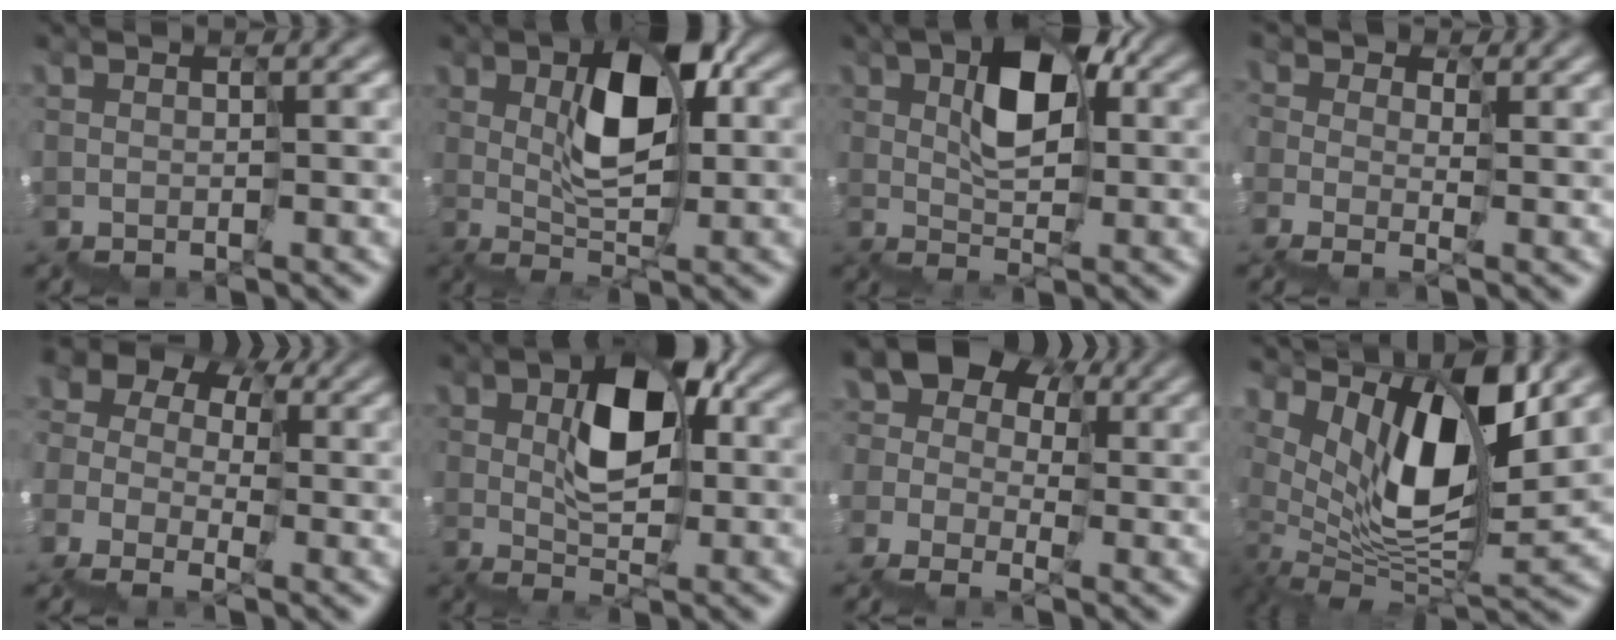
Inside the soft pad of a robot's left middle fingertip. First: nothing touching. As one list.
[{"total": 6.0, "force": [2.1, 2.6, 5.0], "torque": [-0.092, 0.023, 0.033]}, {"total": 5.6, "force": [2.3, 2.6, 4.4], "torque": [-0.077, 0.032, 0.032]}, {"total": 2.0, "force": [0.9, 1.7, 0.1], "torque": [-0.003, 0.011, 0.006]}, {"total": 7.5, "force": [0.7, 6.5, 3.8], "torque": [-0.054, 0.030, -0.020]}, {"total": 5.9, "force": [1.9, 3.0, 4.7], "torque": [-0.084, 0.026, 0.029]}, {"total": 7.0, "force": [1.3, 5.9, 3.5], "torque": [-0.042, 0.032, 0.003]}, {"total": 9.1, "force": [4.9, 3.1, 7.1], "torque": [-0.139, 0.011, 0.093]}]